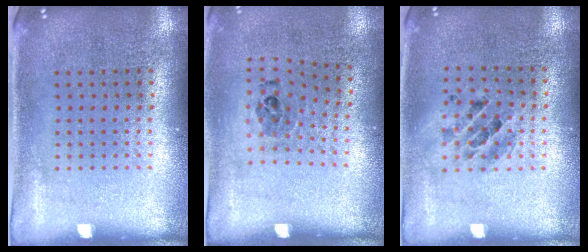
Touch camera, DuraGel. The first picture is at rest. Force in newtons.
{"total": 1.1, "press": 0.7, "slide": 0.8}
{"total": 1.2, "press": 1.1, "slide": 0.4}